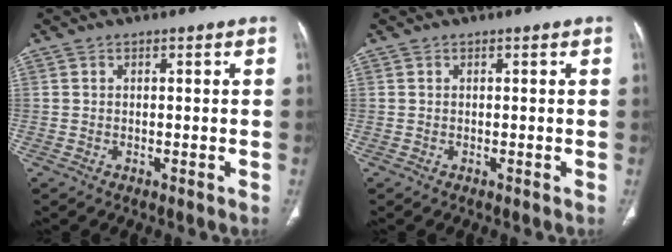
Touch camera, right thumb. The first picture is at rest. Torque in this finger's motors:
{"motor_torque": [0.00, 0.00, -0.08, 0.05, 0.00]}